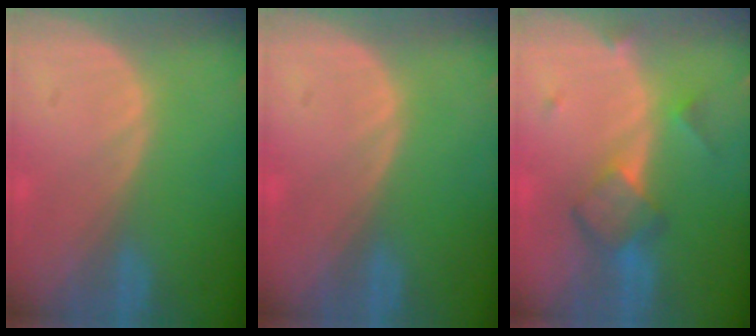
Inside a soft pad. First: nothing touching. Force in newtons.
{"total": 0.0}
{"total": 5.9, "press": 5.2, "slide": 2.9}